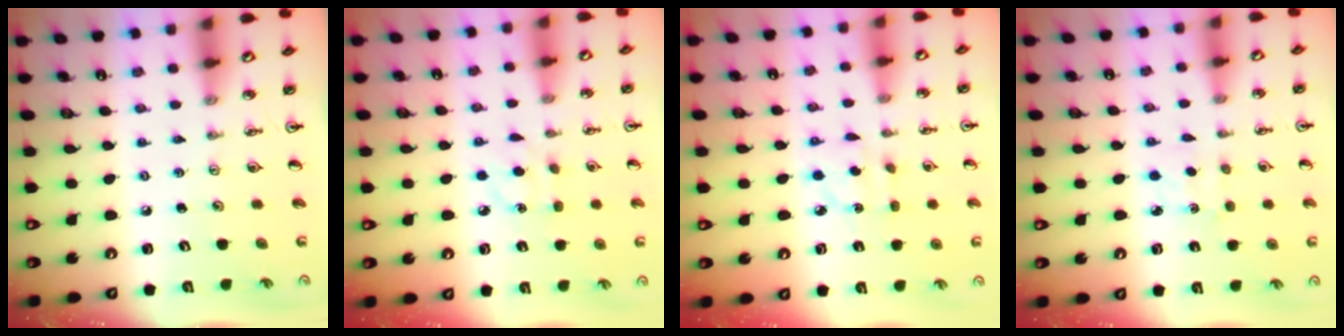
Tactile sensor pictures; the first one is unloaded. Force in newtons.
{"total": 5.8, "press": 5.8, "slide": 0.6}
{"total": 2.9, "press": 2.9, "slide": 0.0}
{"total": 2.7, "press": 2.6, "slide": 0.3}